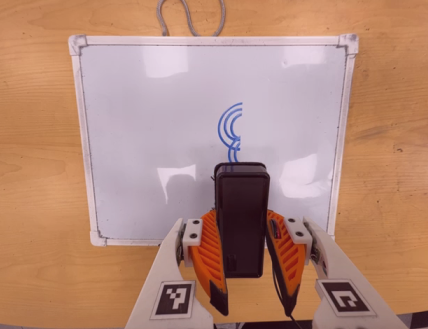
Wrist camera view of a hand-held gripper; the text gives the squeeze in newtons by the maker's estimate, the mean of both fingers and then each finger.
{"total": 7.4, "left": 5.7, "right": 9.0}